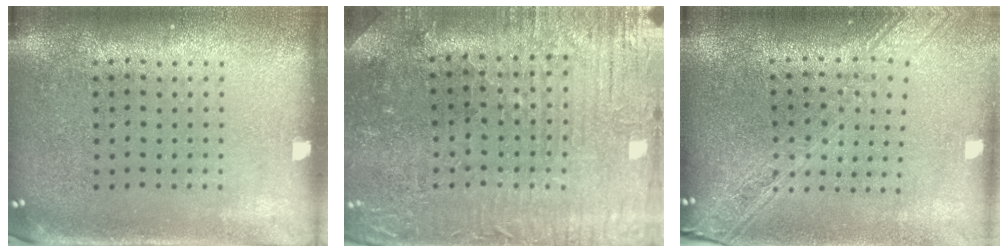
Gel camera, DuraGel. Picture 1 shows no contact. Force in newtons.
{"total": 1.6, "press": 1.5, "slide": 0.5}
{"total": 2.2, "press": 1.9, "slide": 1.2}